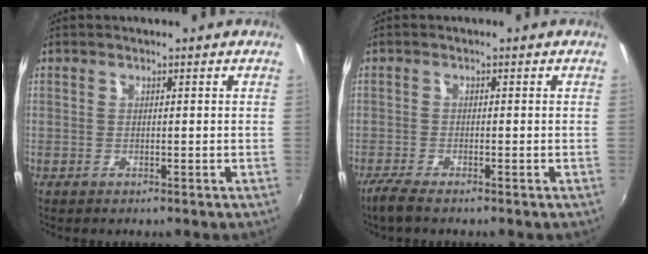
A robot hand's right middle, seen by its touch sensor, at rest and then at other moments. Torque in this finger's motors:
{"motor_torque": [0.30, -0.31, 0.00, 0.04]}